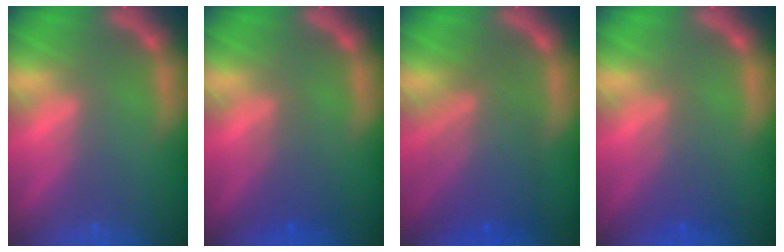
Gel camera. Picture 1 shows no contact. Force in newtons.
{"total": 2.4}
{"total": 7.1}
{"total": 2.9}